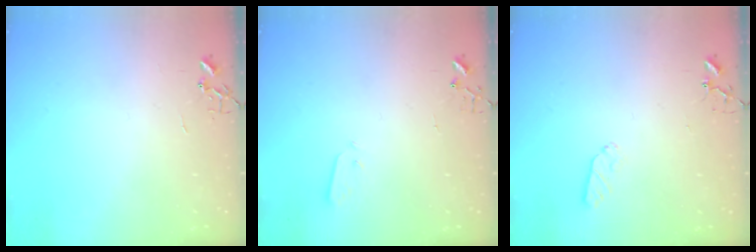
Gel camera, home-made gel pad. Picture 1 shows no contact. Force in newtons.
{"total": 2.1, "press": 2.0, "slide": 0.4}
{"total": 5.0, "press": 4.9, "slide": 0.7}